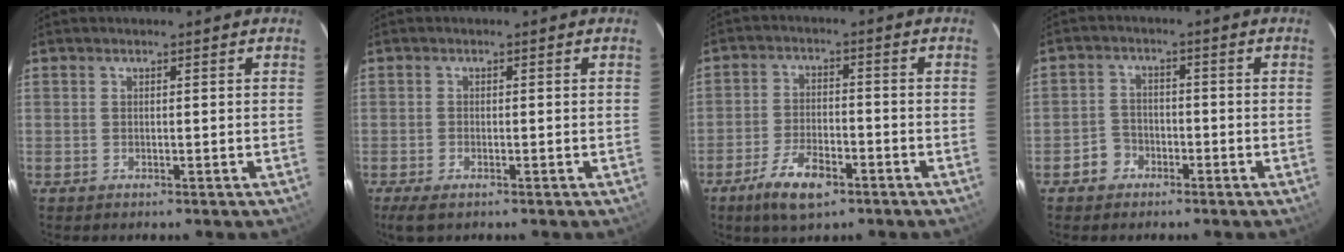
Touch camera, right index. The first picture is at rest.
{"total": 3.1, "force": [-2.0, 1.1, 2.0], "torque": [-0.046, -0.008, -0.037]}
{"total": 8.5, "force": [-5.4, 3.4, 5.7], "torque": [-0.130, -0.005, -0.098]}
{"total": 4.5, "force": [-2.3, 3.8, 0.9], "torque": [-0.022, 0.016, -0.038]}